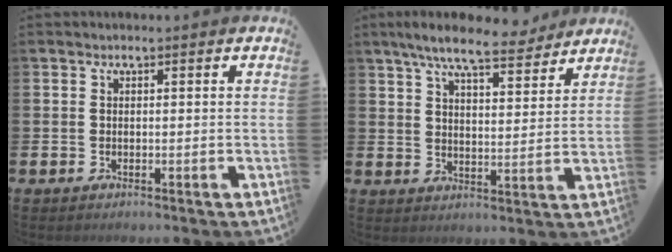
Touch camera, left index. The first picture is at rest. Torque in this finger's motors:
{"motor_torque": [1.07, -1.07, 0.92, 0.21]}